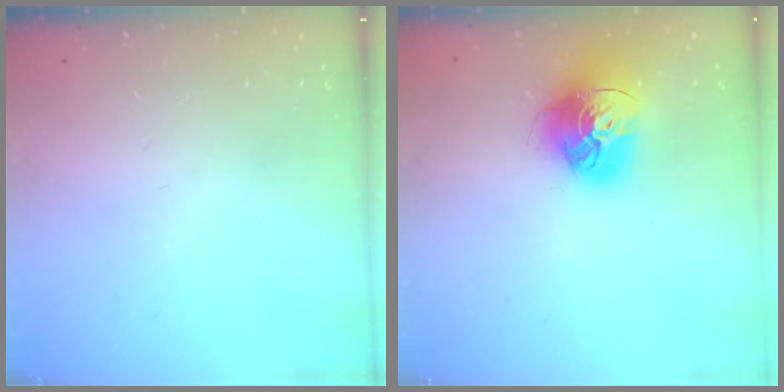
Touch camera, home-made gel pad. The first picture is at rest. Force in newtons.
{"total": 16.4, "press": 16.3, "slide": 1.7}